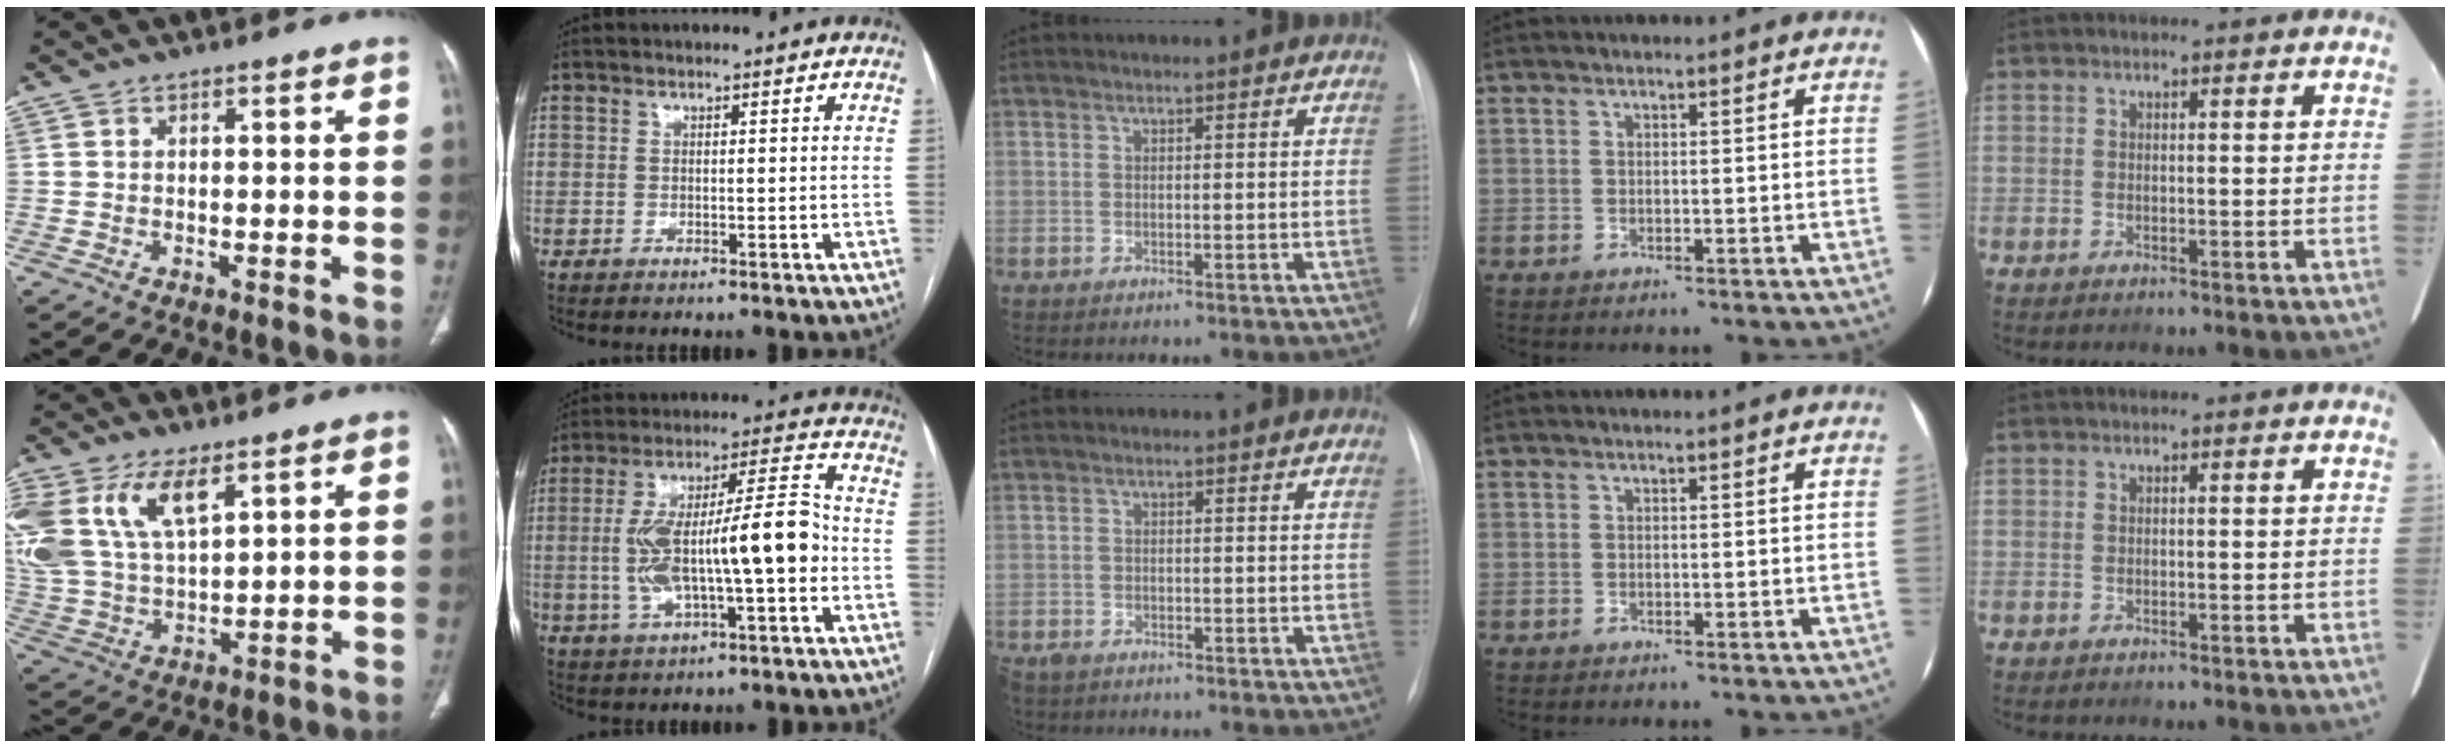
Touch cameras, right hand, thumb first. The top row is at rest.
{"thumb": {"total": 18.9, "force": [8.7, 9.9, 13.5], "torque": [-0.302, -0.011, 0.174]}, "index": {"total": 15.7, "force": [-2.0, 3.2, 15.2], "torque": [-0.272, 0.030, -0.024]}, "middle": {"total": 3.6, "force": [-3.1, 1.3, 1.3], "torque": [-0.020, -0.005, -0.045]}}